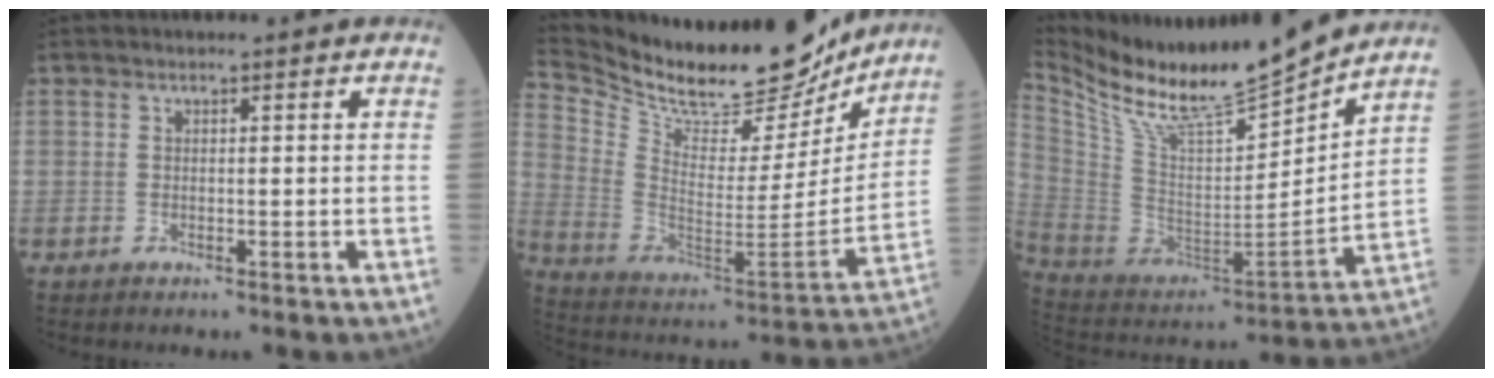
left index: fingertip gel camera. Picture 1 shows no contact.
{"total": 25.8, "force": [23.4, 6.3, 8.9], "torque": [-0.180, -0.045, 0.356]}
{"total": 19.5, "force": [17.2, 1.4, 9.1], "torque": [-0.179, -0.029, 0.306]}